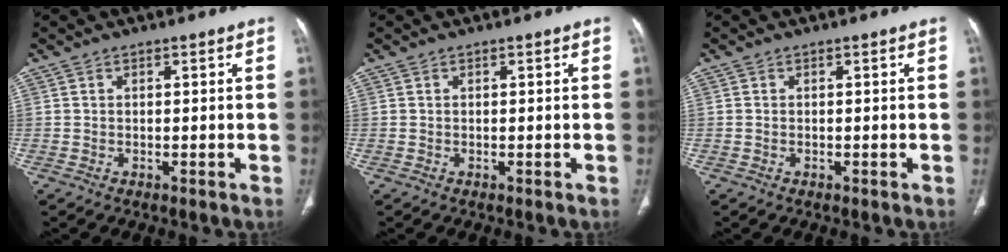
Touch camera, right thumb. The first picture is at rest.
{"total": 0.0}
{"total": 0.0}